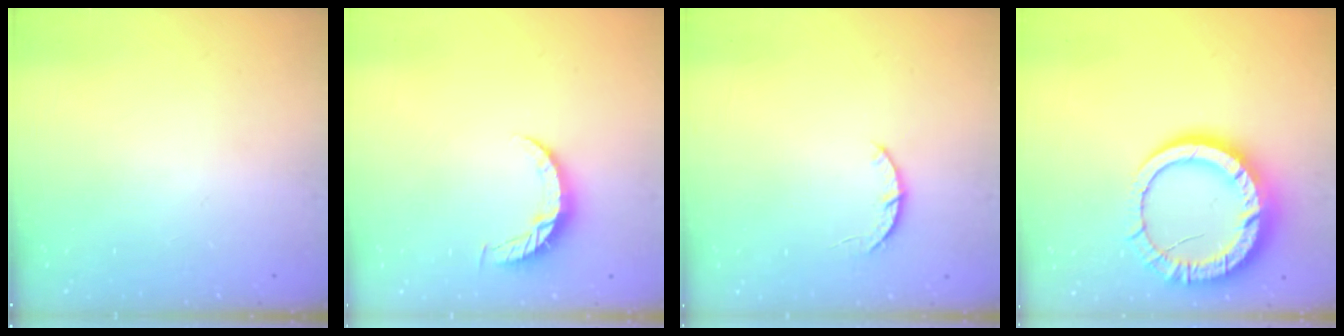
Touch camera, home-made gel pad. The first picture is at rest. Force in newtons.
{"total": 6.1, "press": 6.0, "slide": 0.6}
{"total": 3.0, "press": 3.0, "slide": 0.5}
{"total": 16.6, "press": 16.6, "slide": 1.6}